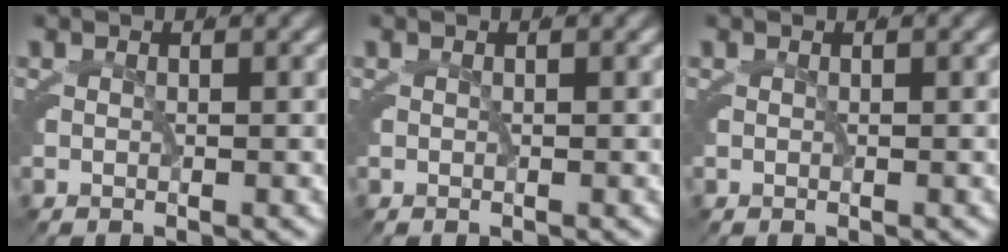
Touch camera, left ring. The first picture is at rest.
{"total": 0.0}
{"total": 0.0}